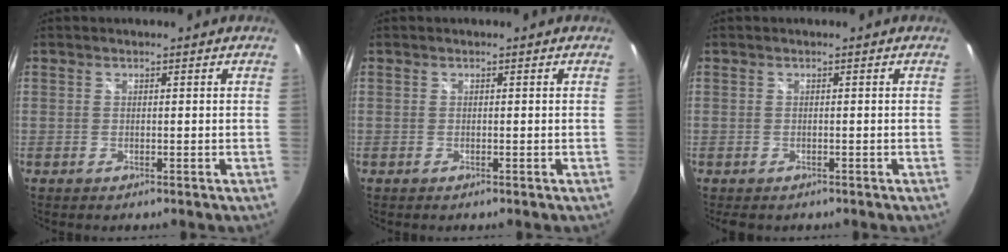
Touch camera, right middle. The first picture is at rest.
{"total": 0.0}
{"total": 1.5, "force": [-1.1, 0.8, 0.6], "torque": [-0.015, -0.005, -0.014]}